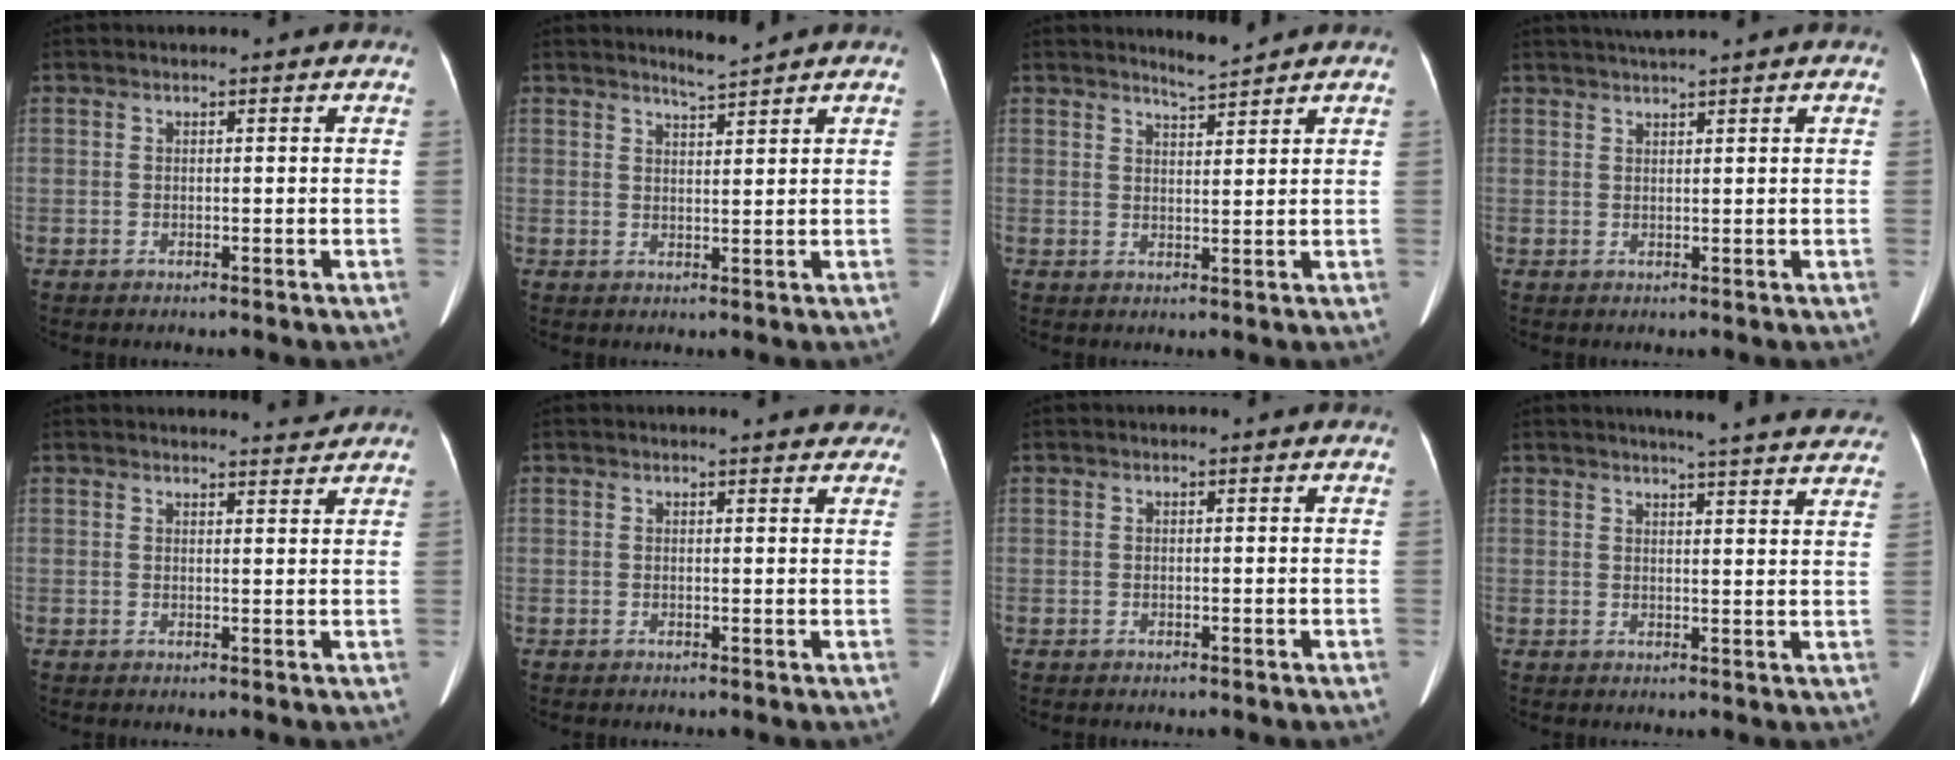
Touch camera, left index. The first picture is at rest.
{"total": 2.3, "force": [2.2, -0.8, 0.4], "torque": [-0.015, -0.008, 0.043]}
{"total": 2.5, "force": [2.4, -0.6, 0.3], "torque": [-0.012, -0.007, 0.048]}
{"total": 3.1, "force": [2.7, -0.8, 1.3], "torque": [-0.017, 0.019, 0.049]}
{"total": 4.3, "force": [4.3, 0.0, 0.5], "torque": [-0.010, 0.002, 0.050]}
{"total": 7.0, "force": [6.2, 1.6, 2.8], "torque": [-0.026, 0.003, 0.058]}
{"total": 0.0}
{"total": 16.7, "force": [15.5, 1.1, 6.2], "torque": [-0.073, -0.022, 0.172]}